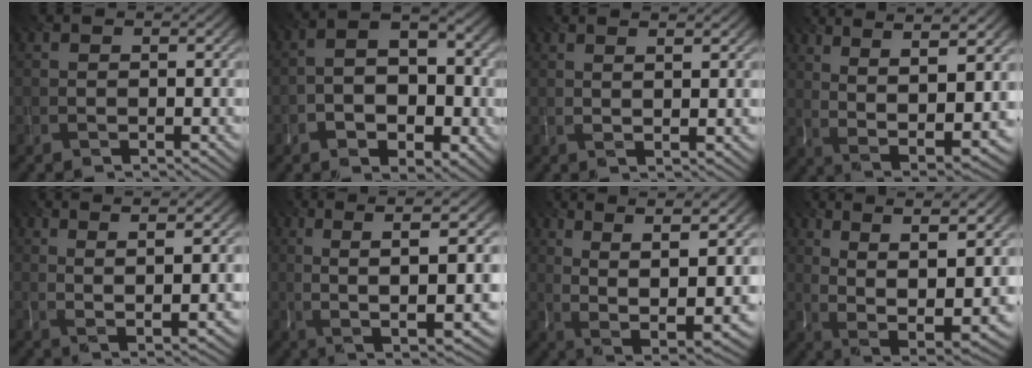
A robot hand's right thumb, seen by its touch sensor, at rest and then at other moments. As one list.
[{"total": 8.5, "force": [-2.9, 5.1, 6.2], "torque": [-0.078, -0.001, -0.049]}, {"total": 2.7, "force": [1.8, 0.1, 1.9], "torque": [-0.025, -0.002, 0.032]}, {"total": 11.1, "force": [4.0, 3.1, 9.9], "torque": [-0.188, 0.008, 0.074]}, {"total": 6.6, "force": [3.7, 0.6, 5.5], "torque": [-0.081, 0.005, 0.060]}, {"total": 9.0, "force": [0.6, 1.1, 9.0], "torque": [-0.157, 0.016, 0.018]}, {"total": 11.4, "force": [3.6, 3.4, 10.3], "torque": [-0.194, 0.008, 0.069]}, {"total": 13.3, "force": [4.2, 4.9, 11.6], "torque": [-0.202, 0.013, 0.076]}]